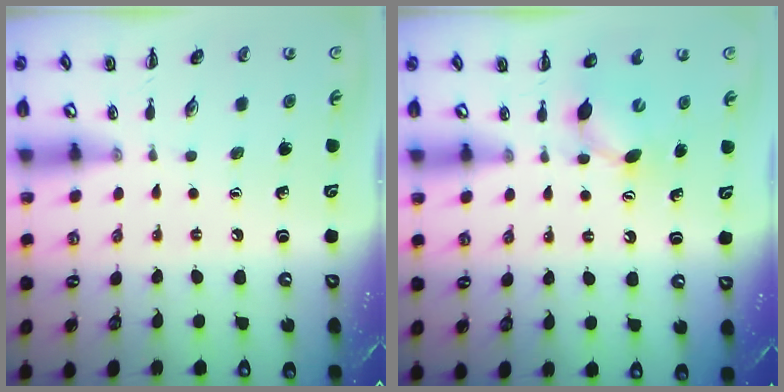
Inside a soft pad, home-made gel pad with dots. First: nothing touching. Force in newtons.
{"total": 5.5, "press": 5.4, "slide": 1.1}